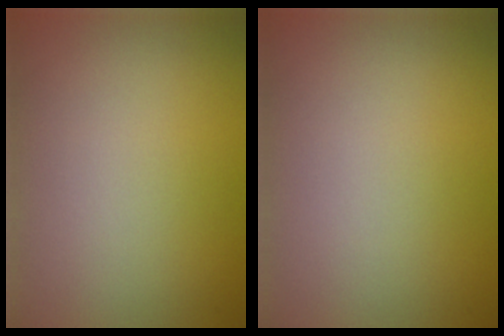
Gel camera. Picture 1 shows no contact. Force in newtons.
{"total": 0.0}